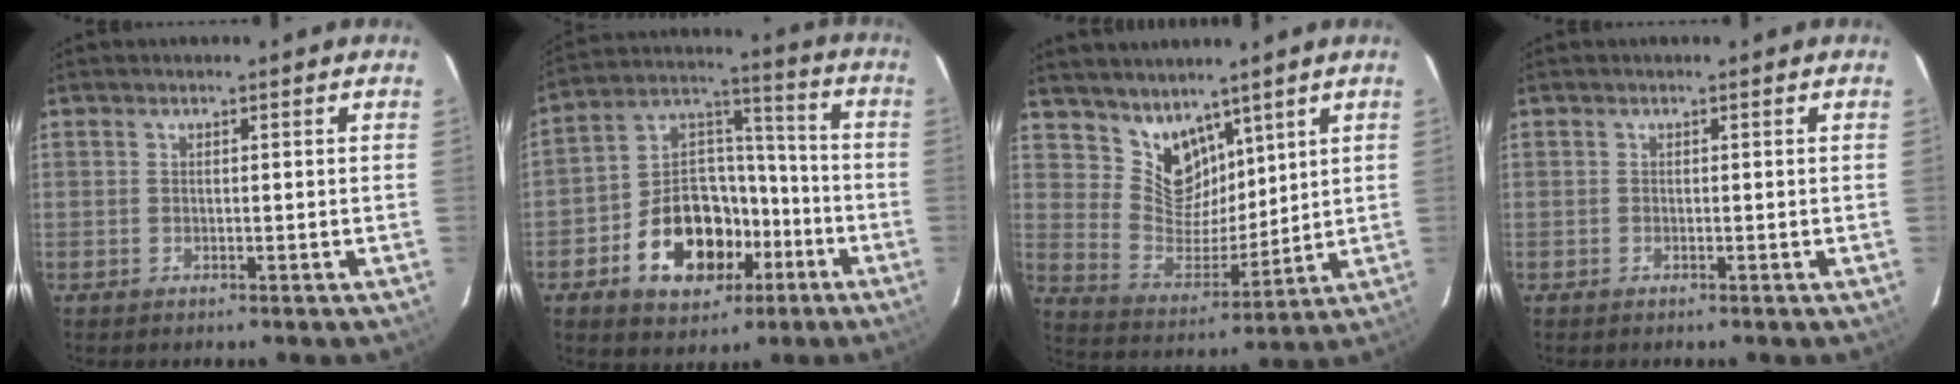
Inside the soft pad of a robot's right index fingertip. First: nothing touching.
{"total": 16.6, "force": [-6.7, 11.8, 9.6], "torque": [-0.196, 0.043, -0.096]}
{"total": 10.0, "force": [7.2, 6.1, 3.3], "torque": [-0.055, -0.002, 0.150]}
{"total": 0.0}